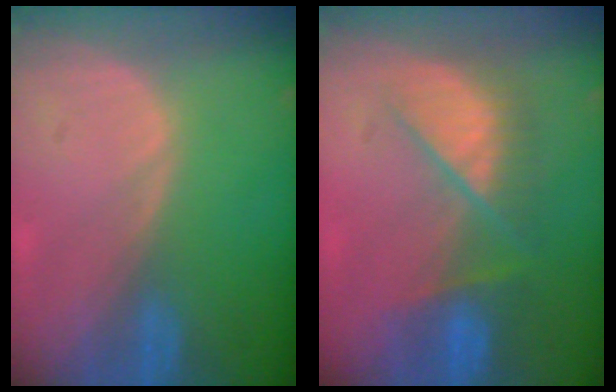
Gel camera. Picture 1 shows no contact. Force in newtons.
{"total": 7.2, "press": 7.1, "slide": 0.6}